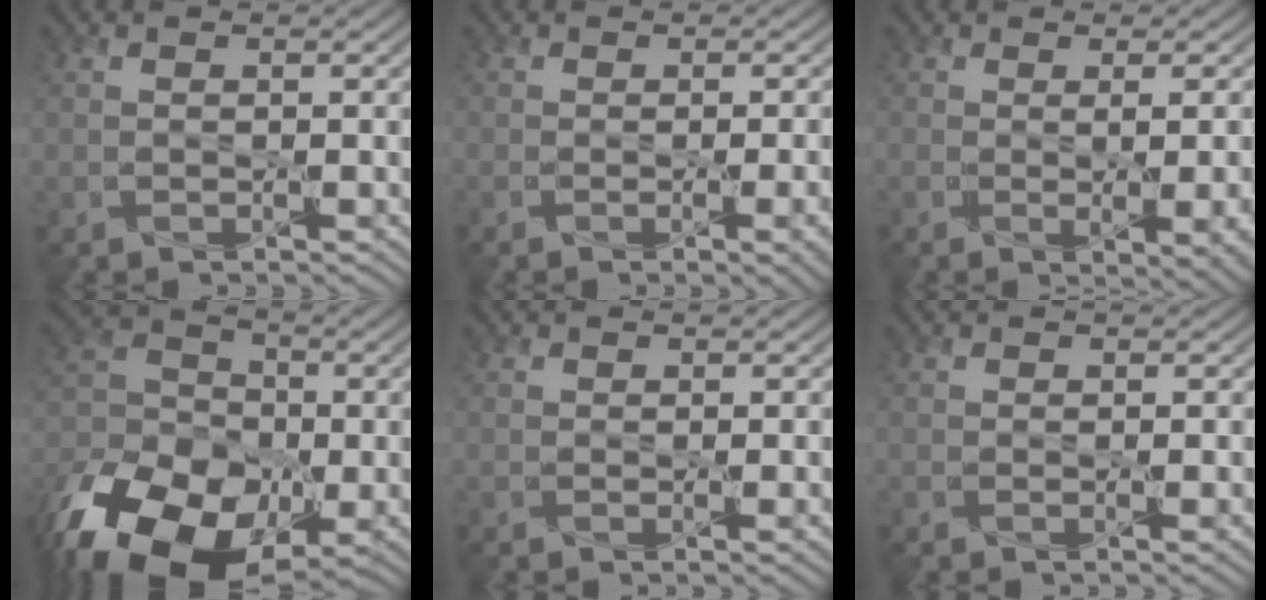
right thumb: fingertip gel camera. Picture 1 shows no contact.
{"total": 5.0, "force": [-1.5, 1.6, 4.5], "torque": [-0.054, -0.009, -0.014]}
{"total": 8.1, "force": [-1.1, 2.9, 7.5], "torque": [-0.075, -0.006, 0.003]}
{"total": 18.5, "force": [-9.2, 11.7, 11.0], "torque": [-0.251, -0.032, -0.168]}
{"total": 1.7, "force": [-0.2, 0.3, 1.7], "torque": [-0.027, -0.001, -0.006]}
{"total": 1.4, "force": [-0.2, 0.2, 1.3], "torque": [-0.022, -0.002, -0.005]}